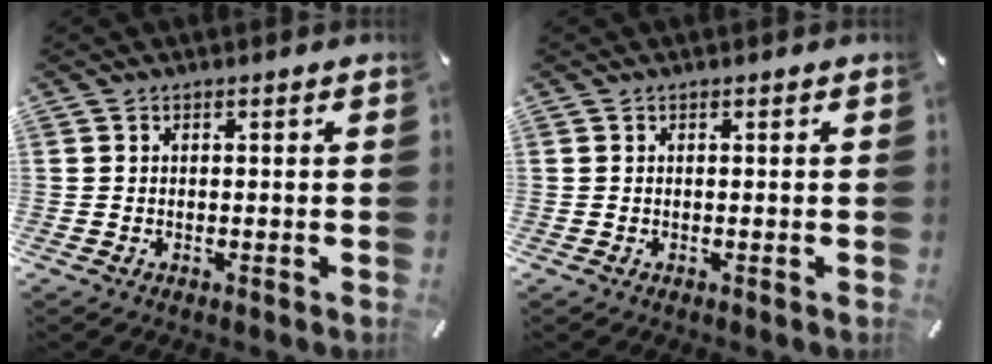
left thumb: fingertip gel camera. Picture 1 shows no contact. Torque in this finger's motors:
{"motor_torque": [-0.10, -0.10, -0.02, 0.04, 0.00]}